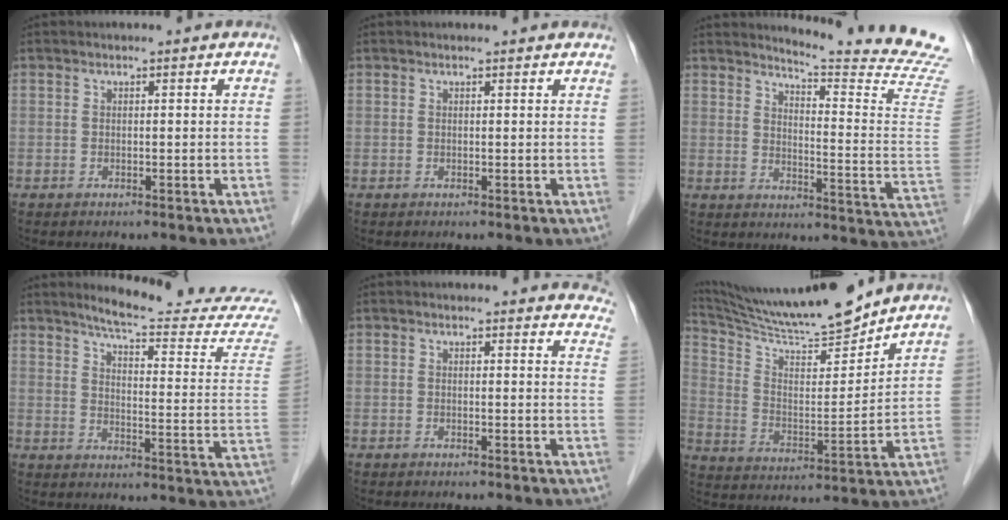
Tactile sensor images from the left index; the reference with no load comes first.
{"total": 2.2, "force": [2.2, 0.4, 0.5], "torque": [-0.015, 0.010, 0.017]}
{"total": 17.5, "force": [16.8, -3.2, 4.1], "torque": [-0.070, -0.159, 0.189]}
{"total": 21.2, "force": [20.2, 0.0, 6.6], "torque": [-0.090, -0.121, 0.234]}
{"total": 9.6, "force": [9.3, 2.0, 1.3], "torque": [0.027, -0.028, 0.061]}
{"total": 17.3, "force": [16.2, 0.3, 5.8], "torque": [-0.115, -0.008, 0.276]}